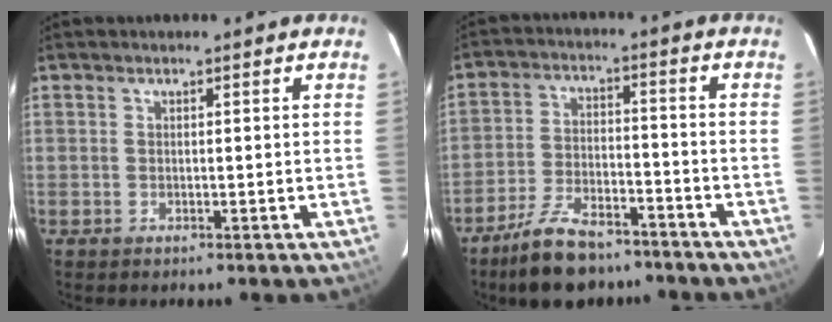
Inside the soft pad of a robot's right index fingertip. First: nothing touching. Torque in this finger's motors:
{"motor_torque": [0.93, -0.94, 0.28, 0.04]}